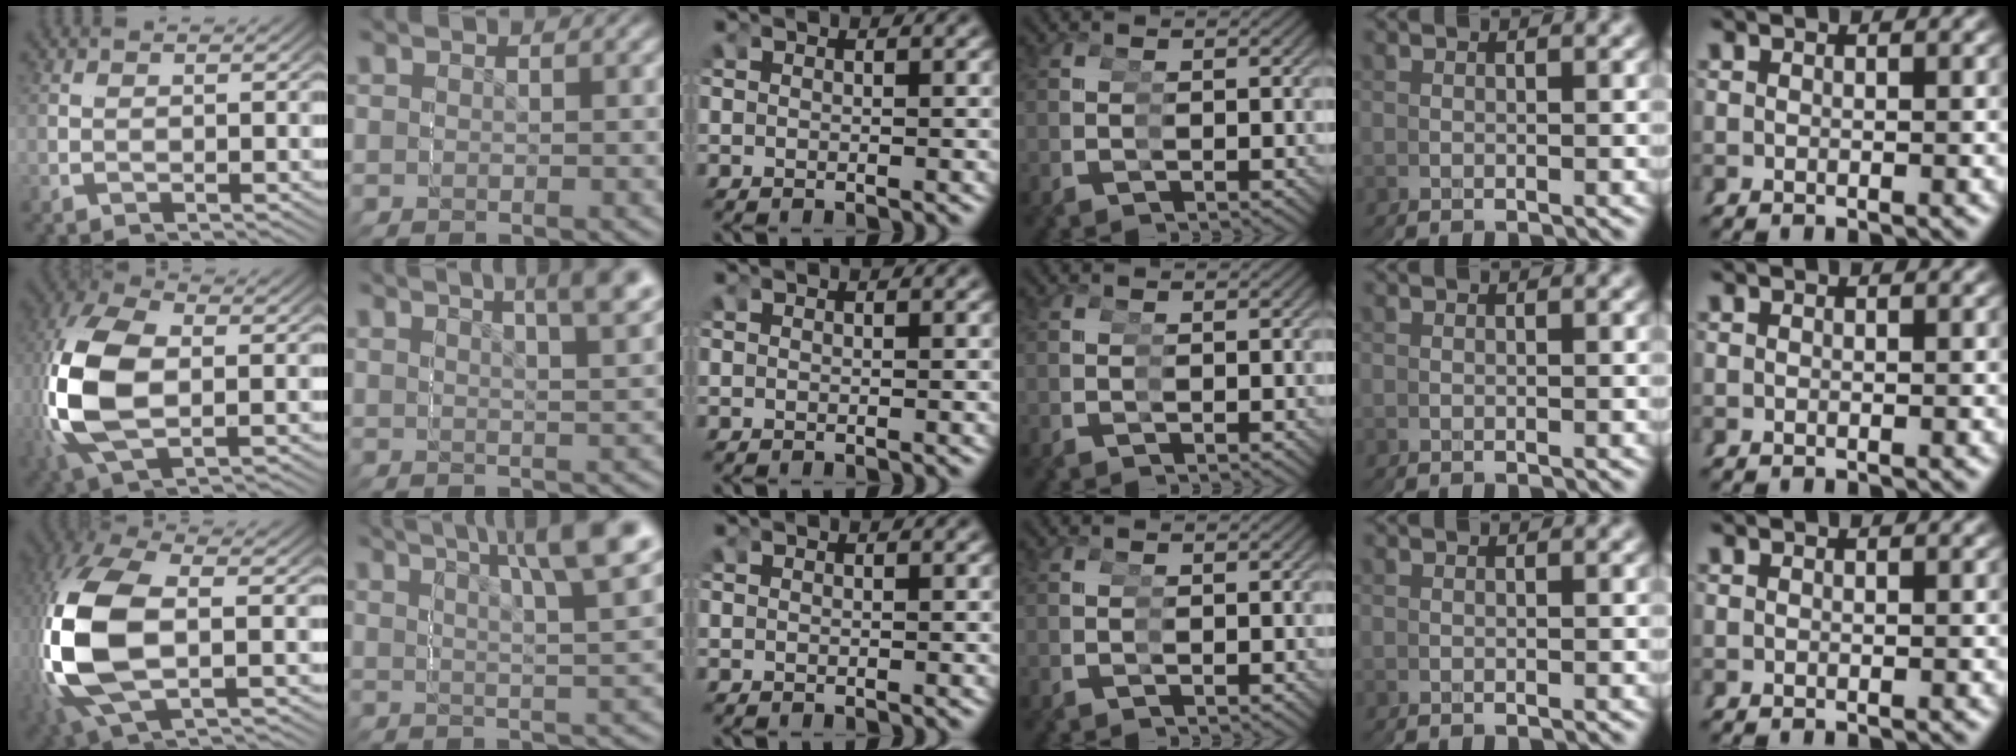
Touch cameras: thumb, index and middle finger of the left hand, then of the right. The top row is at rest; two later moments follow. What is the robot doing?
{"motion": "grasp_and_lifting", "object": "markers"}